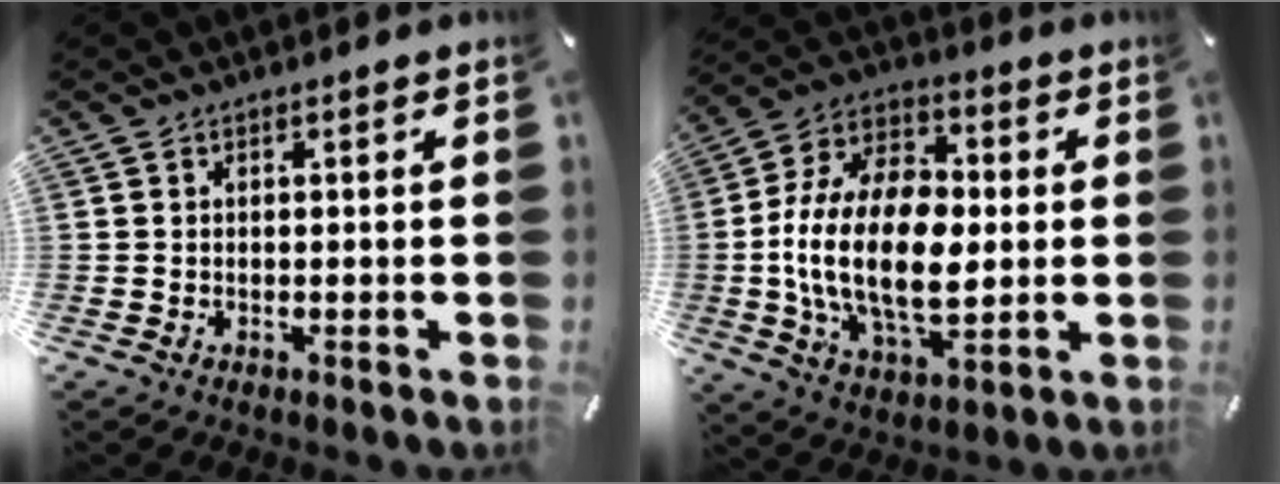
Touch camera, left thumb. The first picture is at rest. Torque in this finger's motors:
{"motor_torque": [1.25, 1.45, 2.42, 0.35, 0.37]}